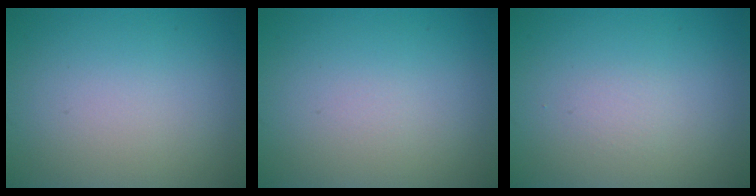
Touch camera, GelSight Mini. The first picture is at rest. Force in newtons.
{"total": 0.0}
{"total": 0.0}